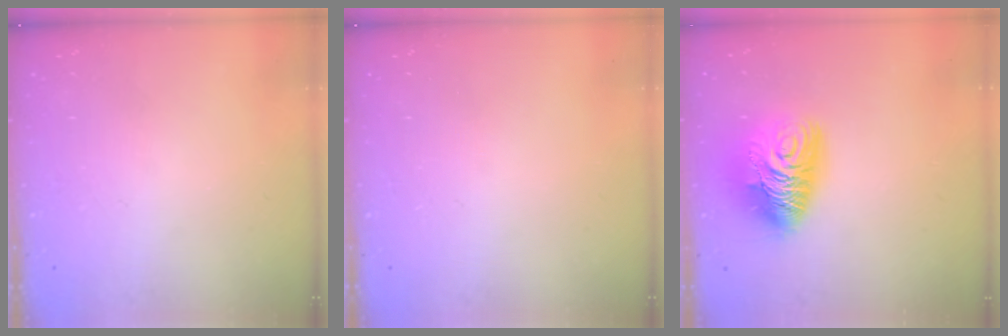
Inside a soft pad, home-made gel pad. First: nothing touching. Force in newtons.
{"total": 0.0}
{"total": 13.9, "press": 13.8, "slide": 1.5}